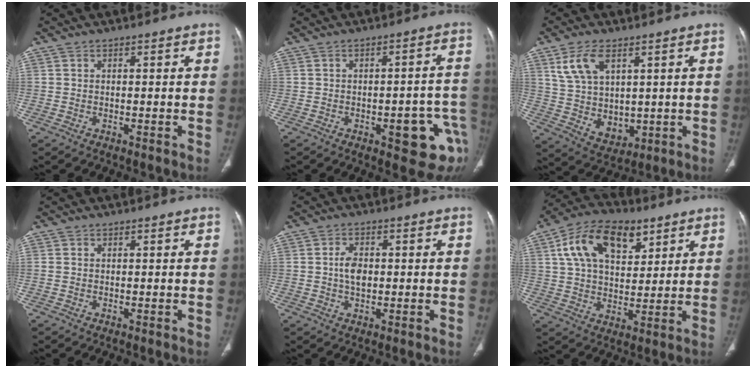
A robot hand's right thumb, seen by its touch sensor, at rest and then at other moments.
{"total": 11.6, "force": [-4.8, 4.2, 9.7], "torque": [-0.084, 0.031, -0.048]}
{"total": 10.9, "force": [4.1, 6.7, 7.5], "torque": [-0.128, -0.018, 0.096]}
{"total": 0.5, "force": [0.0, 0.4, 0.3], "torque": [-0.009, 0.001, 0.003]}
{"total": 4.3, "force": [0.1, 2.7, 3.3], "torque": [-0.054, 0.003, -0.001]}
{"total": 16.5, "force": [7.4, 9.7, 11.1], "torque": [-0.163, -0.008, 0.128]}